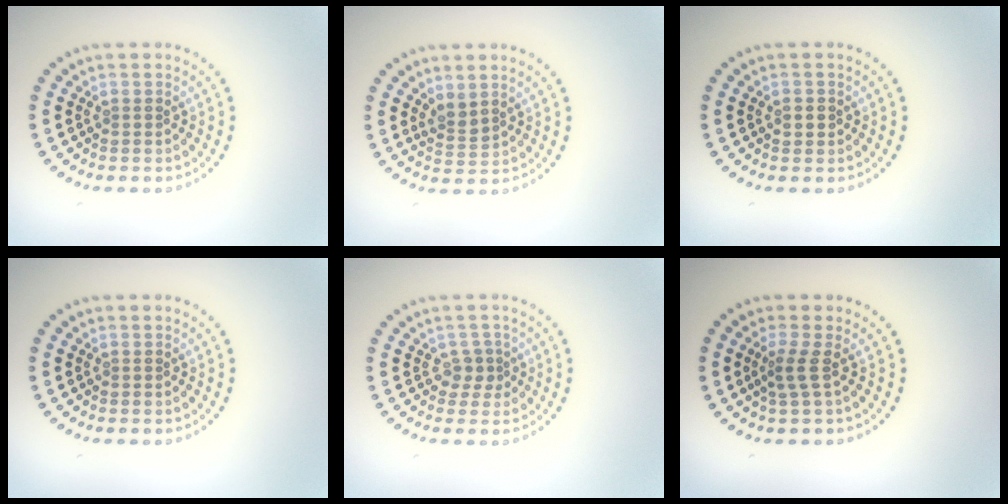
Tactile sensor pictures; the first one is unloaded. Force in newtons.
{"total": 1.6, "press": 1.3, "slide": 0.9}
{"total": 1.0, "press": 0.9, "slide": 0.1}
{"total": 0.0}
{"total": 1.5, "press": 1.2, "slide": 0.9}
{"total": 1.9, "press": 1.2, "slide": 1.4}